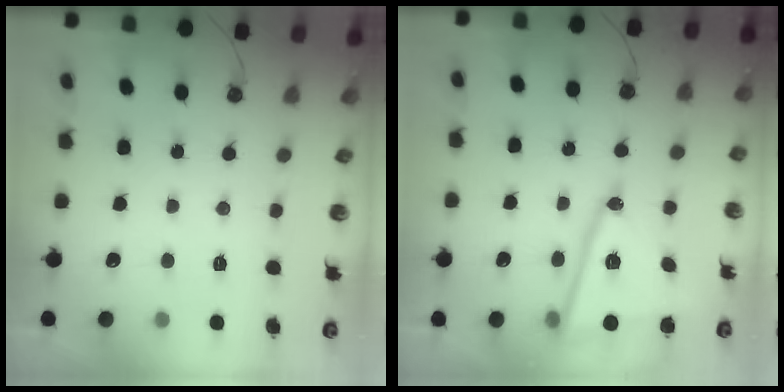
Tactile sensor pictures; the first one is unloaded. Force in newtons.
{"total": 16.7, "press": 16.6, "slide": 1.5}